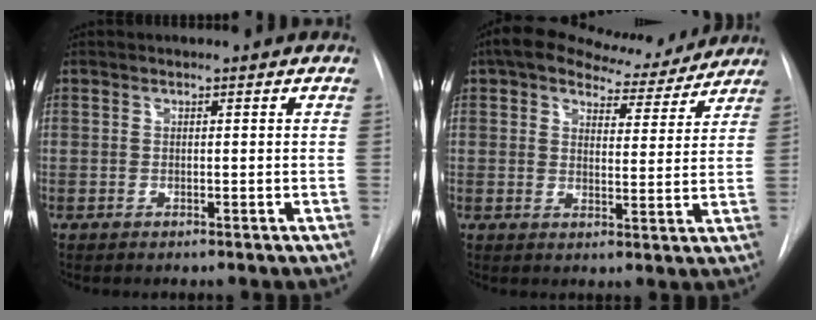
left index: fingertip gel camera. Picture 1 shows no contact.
{"total": 10.7, "force": [9.4, 3.7, 3.5], "torque": [-0.040, 0.010, 0.120]}